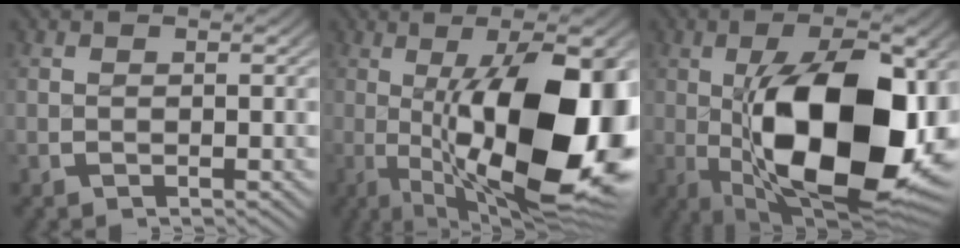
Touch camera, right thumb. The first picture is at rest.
{"total": 23.8, "force": [-2.9, 11.5, 20.6], "torque": [-0.312, -0.035, -0.019]}
{"total": 23.8, "force": [-3.4, 12.9, 19.7], "torque": [-0.332, -0.055, -0.026]}